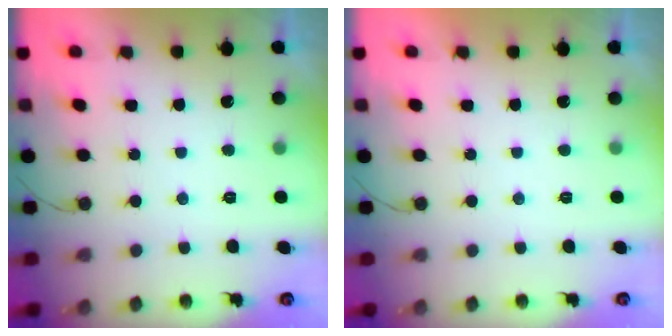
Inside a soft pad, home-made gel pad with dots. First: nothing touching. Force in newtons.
{"total": 1.7, "press": 1.7, "slide": 0.0}